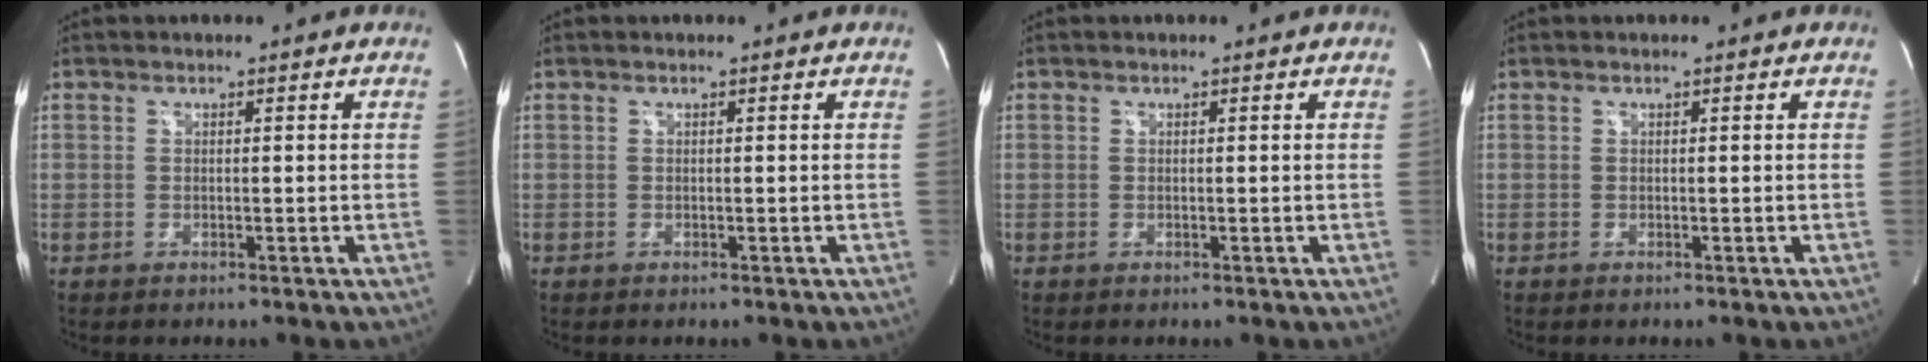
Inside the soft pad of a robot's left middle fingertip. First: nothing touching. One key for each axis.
{"total": 0.0}
{"total": 0.0}
{"total": 0.0}